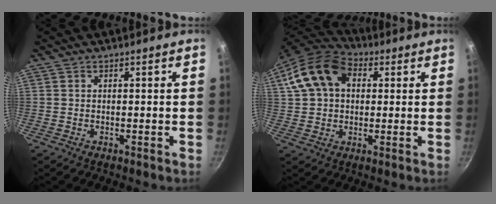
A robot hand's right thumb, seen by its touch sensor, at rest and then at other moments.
{"total": 14.7, "force": [4.0, 10.5, 9.6], "torque": [-0.158, 0.025, 0.055]}